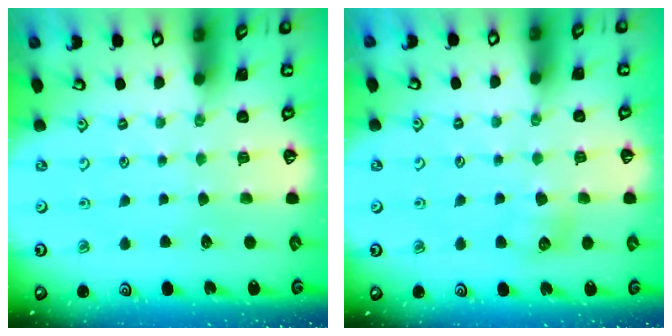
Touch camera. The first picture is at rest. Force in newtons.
{"total": 6.0, "press": 5.9, "slide": 0.9}